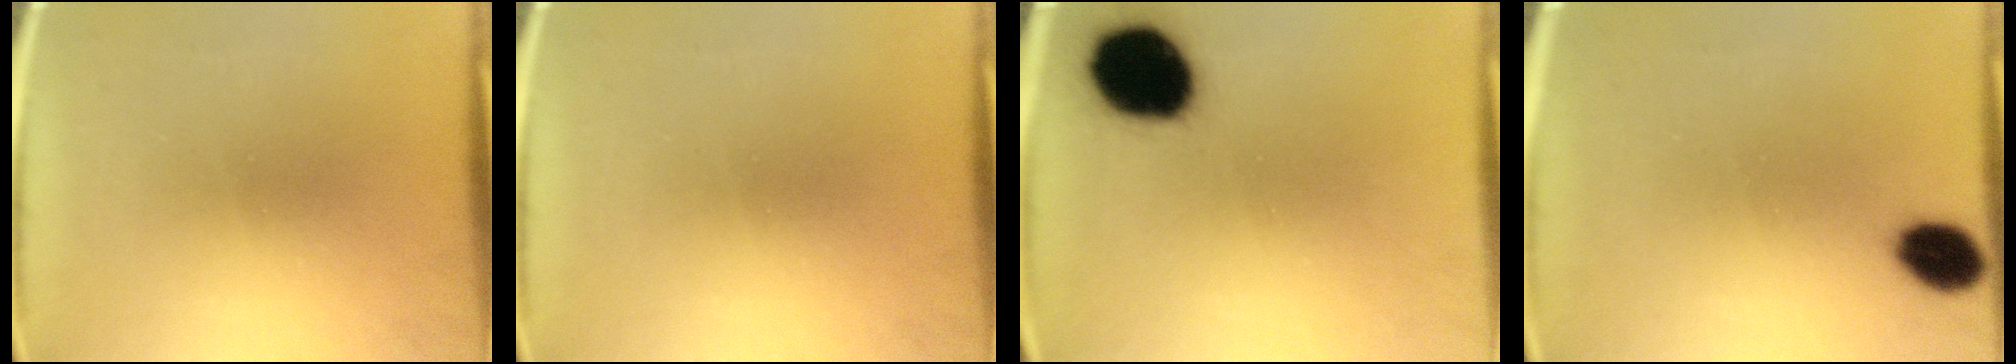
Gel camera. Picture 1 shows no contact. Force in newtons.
{"total": 0.0}
{"total": 18.3}
{"total": 7.0}